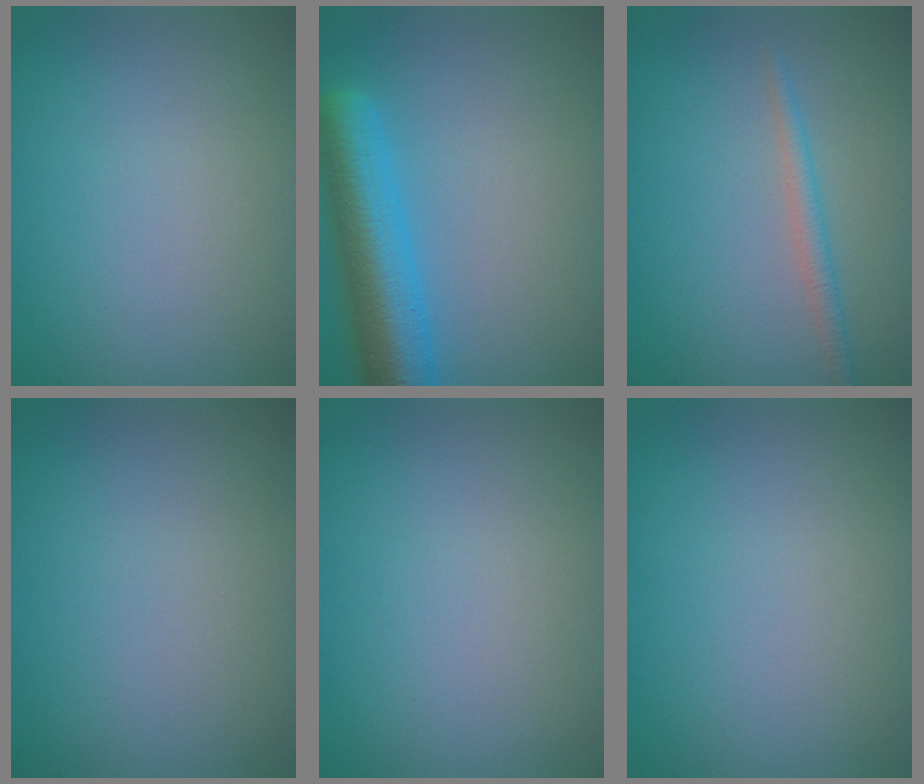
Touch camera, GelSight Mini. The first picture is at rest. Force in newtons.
{"total": 7.7, "press": 7.7, "slide": 0.3}
{"total": 1.7, "press": 1.7, "slide": 0.0}
{"total": 0.0}
{"total": 0.0}
{"total": 0.0}